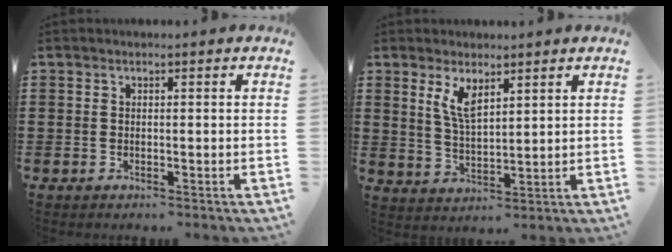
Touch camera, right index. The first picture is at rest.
{"total": 4.9, "force": [2.9, 1.7, 3.6], "torque": [-0.078, -0.001, 0.052]}